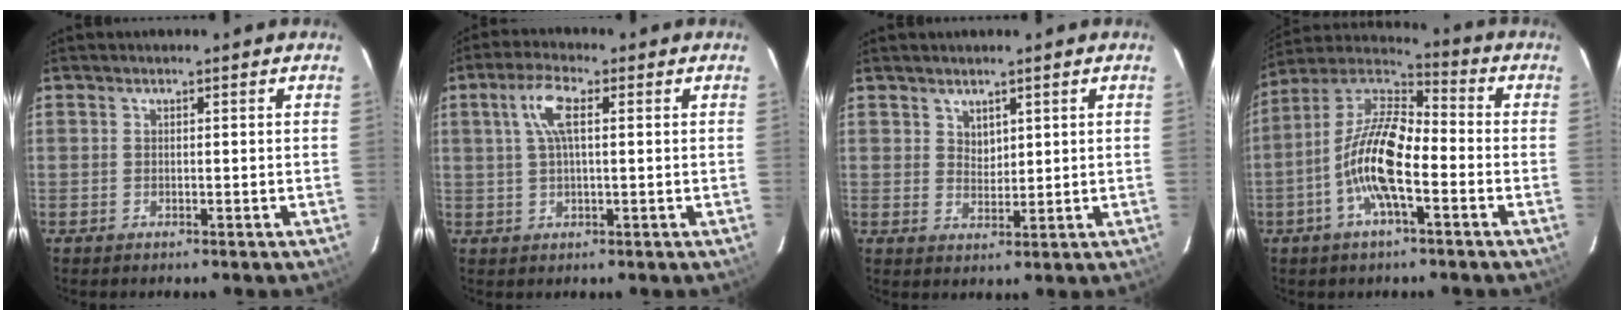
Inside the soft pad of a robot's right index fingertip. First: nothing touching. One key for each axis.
{"total": 5.9, "fx": 1.5, "fy": 1.8, "fz": 5.4, "tx": -0.107, "ty": 0.012, "tz": 0.031}
{"total": 2.5, "fx": 1.8, "fy": 1.6, "fz": 0.9, "tx": -0.009, "ty": 0.001, "tz": 0.034}
{"total": 13.4, "fx": -4.5, "fy": 4.3, "fz": 11.9, "tx": -0.240, "ty": 0.004, "tz": -0.096}